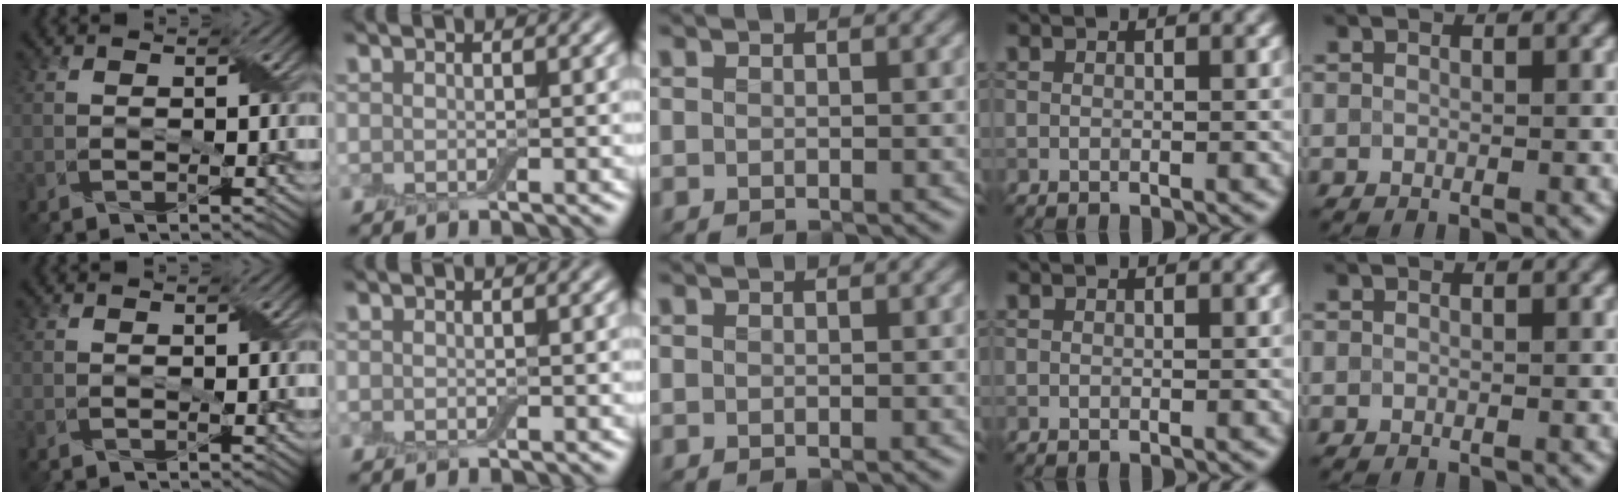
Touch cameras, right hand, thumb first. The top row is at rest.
{}